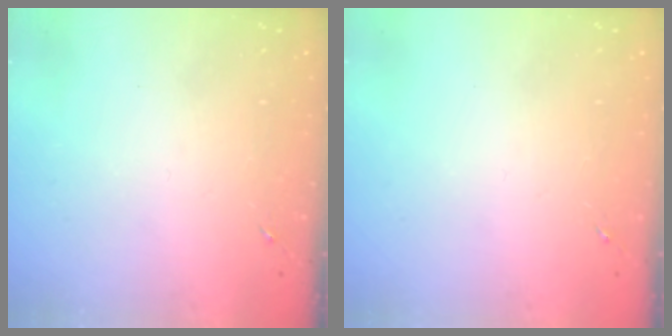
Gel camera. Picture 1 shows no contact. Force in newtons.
{"total": 0.0}